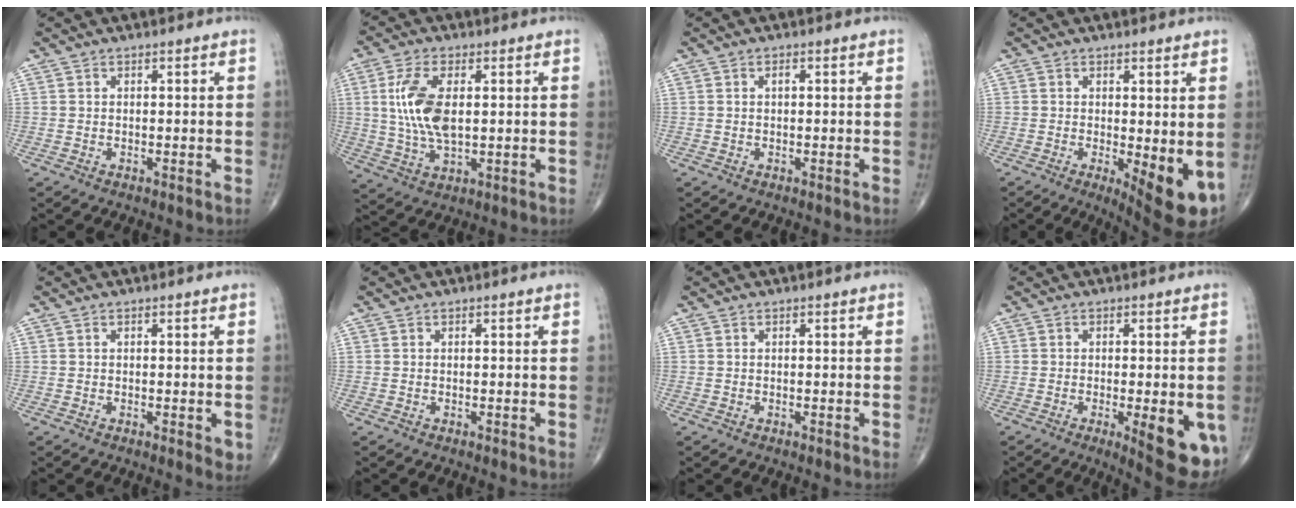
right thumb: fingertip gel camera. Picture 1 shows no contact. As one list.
[{"total": 11.0, "force": [1.7, 5.3, 9.5], "torque": [-0.203, -0.005, 0.037]}, {"total": 0.9, "force": [0.2, 0.4, 0.8], "torque": [-0.013, 0.002, 0.003]}, {"total": 9.0, "force": [-1.6, 2.8, 8.4], "torque": [-0.112, -0.022, -0.014]}, {"total": 2.0, "force": [-0.1, 0.7, 1.8], "torque": [-0.019, -0.005, -0.003]}, {"total": 0.0}, {"total": 0.0}, {"total": 11.2, "force": [-3.5, 3.3, 10.1], "torque": [-0.118, -0.017, -0.038]}]